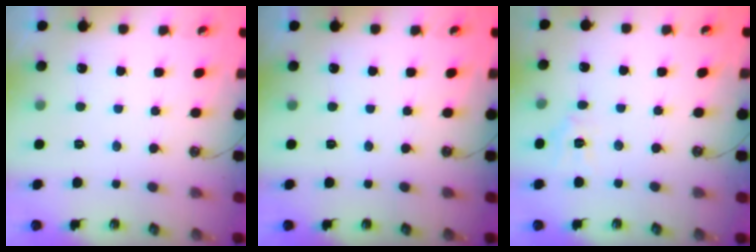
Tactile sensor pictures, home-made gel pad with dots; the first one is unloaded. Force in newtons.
{"total": 0.0}
{"total": 5.3, "press": 5.3, "slide": 0.4}